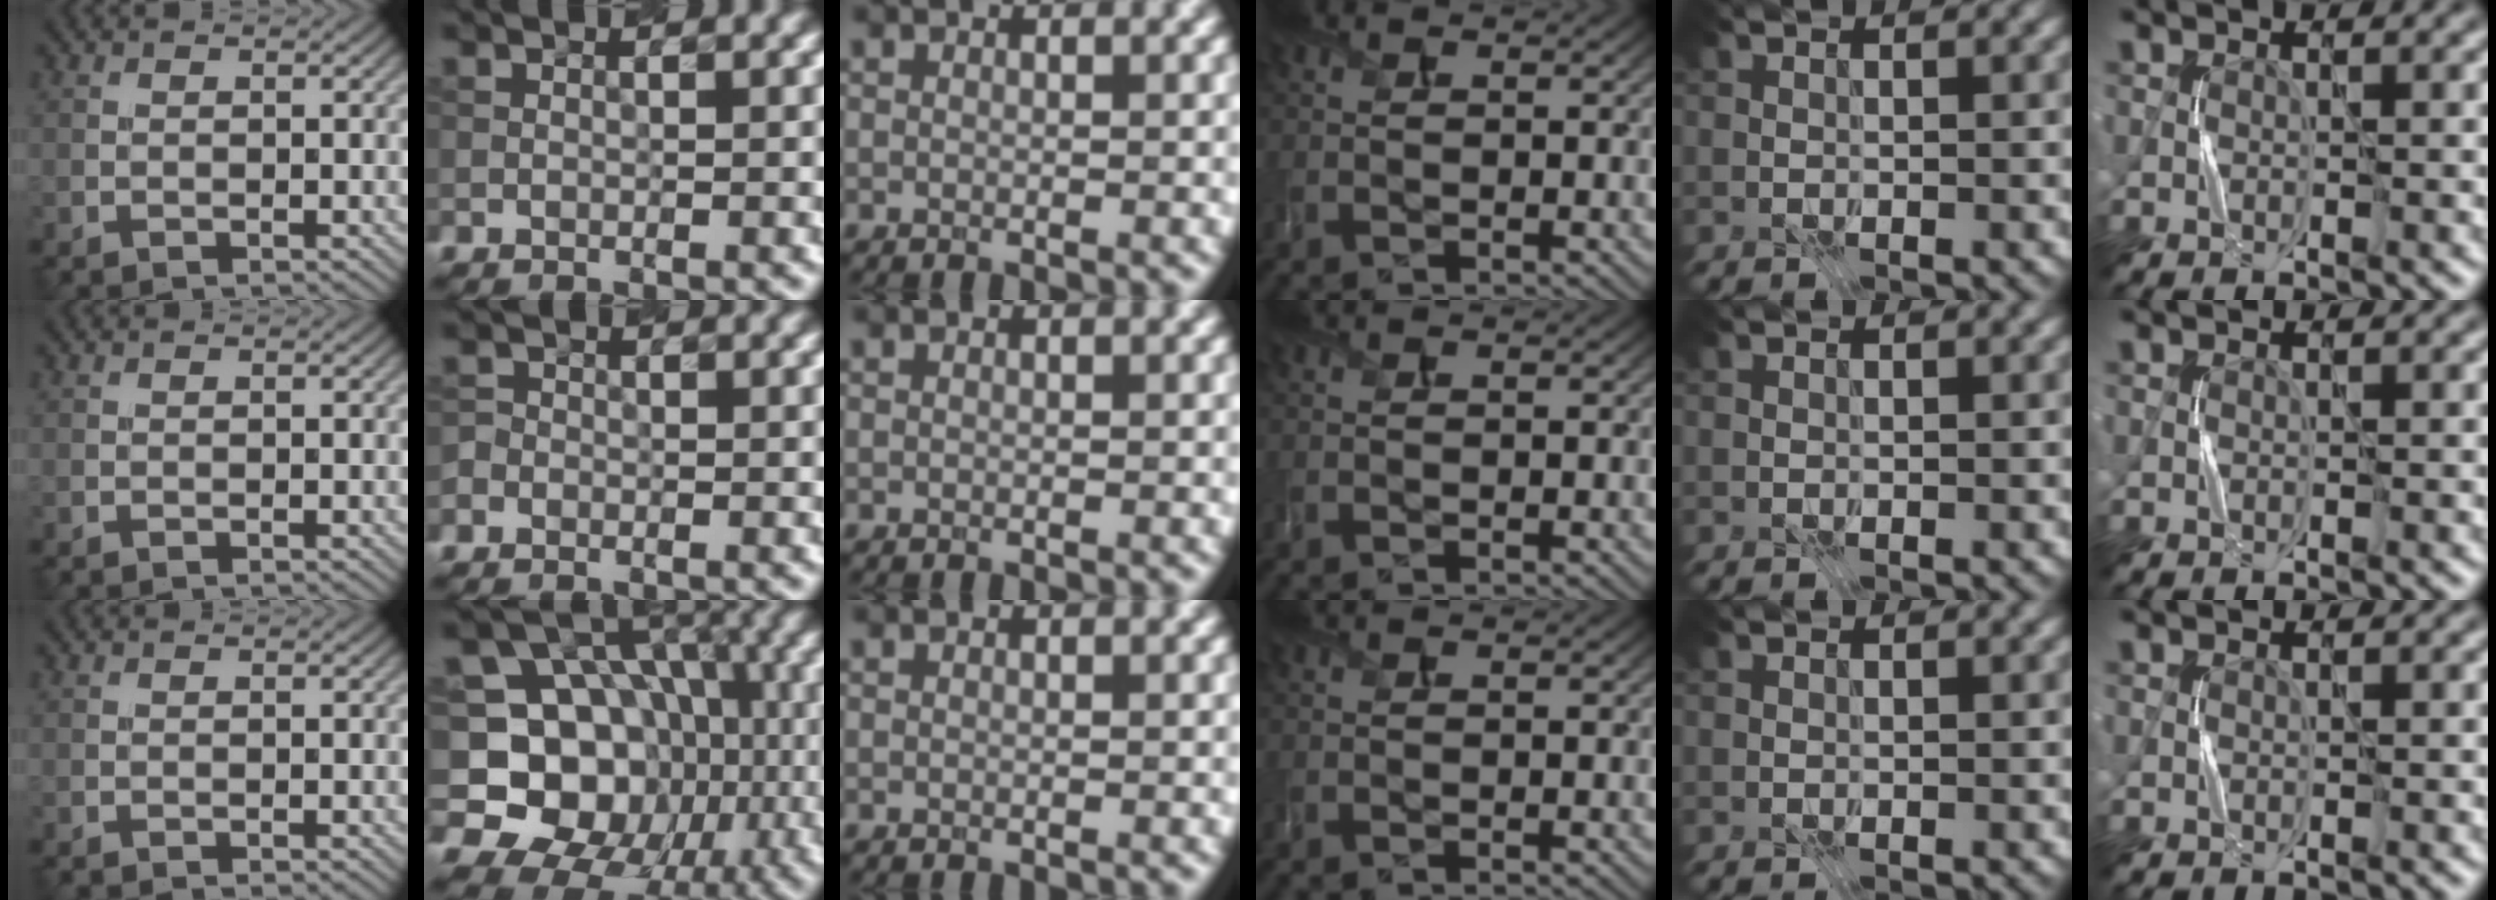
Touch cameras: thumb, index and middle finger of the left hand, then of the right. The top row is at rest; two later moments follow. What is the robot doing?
{"motion": "press", "object": "joystick"}